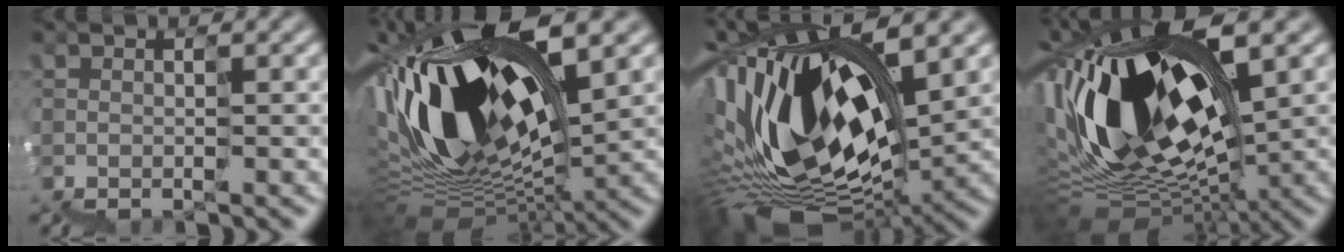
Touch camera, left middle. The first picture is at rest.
{"total": 16.2, "force": [4.0, 6.8, 14.1], "torque": [-0.291, 0.028, 0.069]}
{"total": 15.5, "force": [1.9, 7.2, 13.6], "torque": [-0.277, 0.003, 0.034]}
{"total": 15.6, "force": [2.3, 6.9, 13.8], "torque": [-0.288, 0.032, 0.041]}